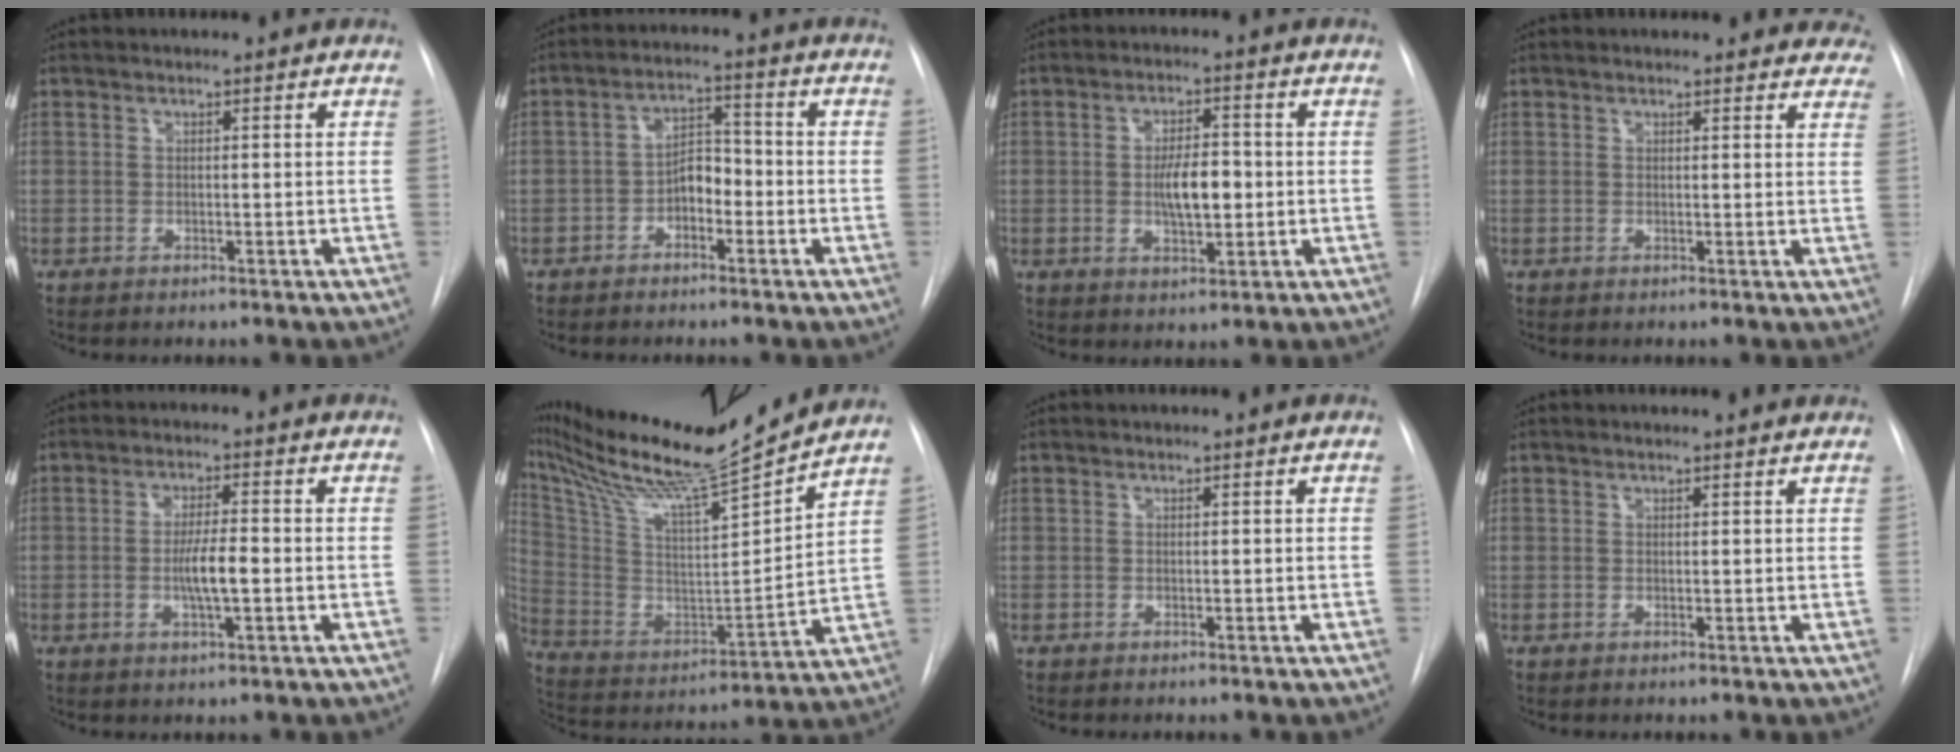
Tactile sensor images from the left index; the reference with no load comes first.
{"total": 4.6, "force": [-2.0, 2.5, 3.3], "torque": [-0.058, 0.018, -0.039]}
{"total": 6.2, "force": [-0.4, 2.3, 5.8], "torque": [-0.101, 0.004, -0.003]}
{"total": 10.7, "force": [9.9, 3.4, 2.1], "torque": [0.014, -0.004, 0.085]}
{"total": 4.9, "force": [-0.9, 0.6, 4.8], "torque": [-0.091, -0.004, -0.015]}
{"total": 22.8, "force": [19.8, -0.1, 11.2], "torque": [-0.210, -0.024, 0.333]}
{"total": 0.0}
{"total": 3.7, "force": [3.5, 0.6, 0.9], "torque": [-0.014, 0.014, 0.032]}